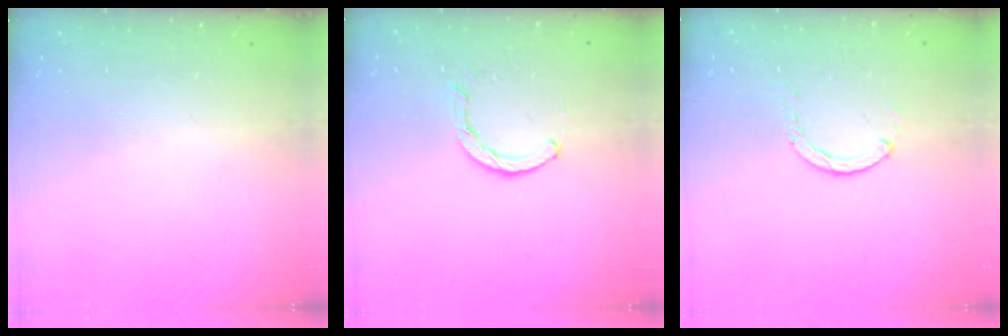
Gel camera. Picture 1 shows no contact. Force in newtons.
{"total": 2.1, "press": 2.1, "slide": 0.3}
{"total": 0.0}